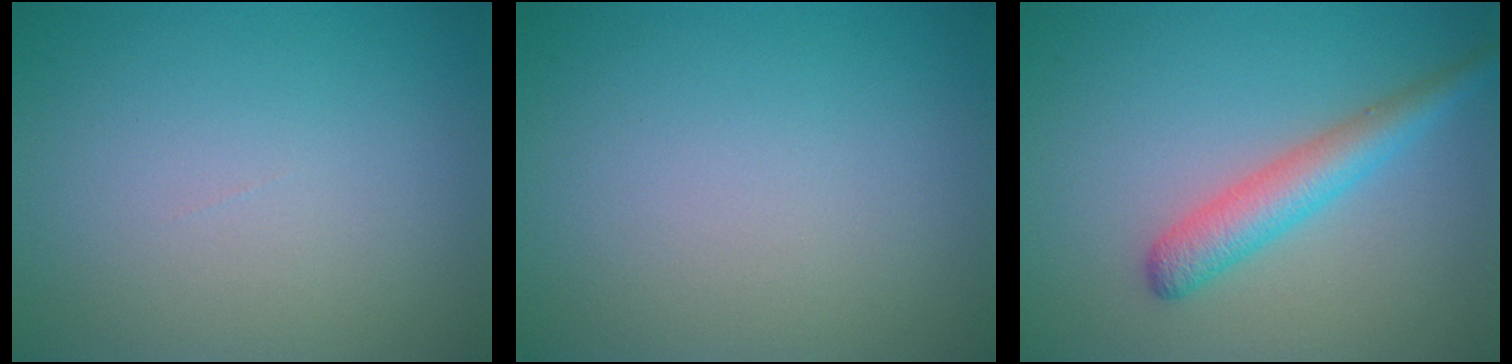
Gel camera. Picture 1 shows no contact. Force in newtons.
{"total": 0.0}
{"total": 3.5, "press": 3.5, "slide": 0.1}